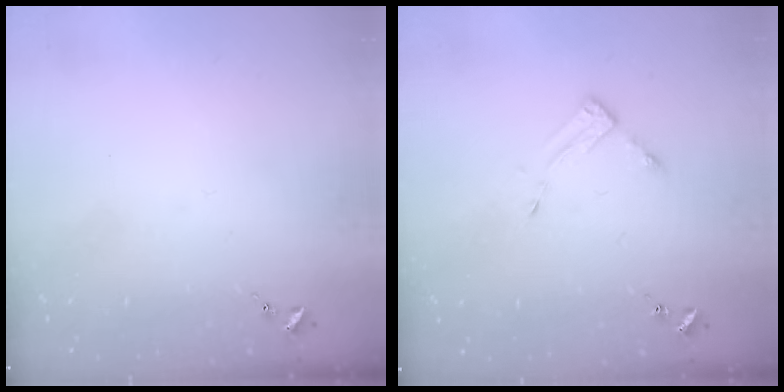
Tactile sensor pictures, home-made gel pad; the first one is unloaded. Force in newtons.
{"total": 3.0, "press": 3.0, "slide": 0.3}